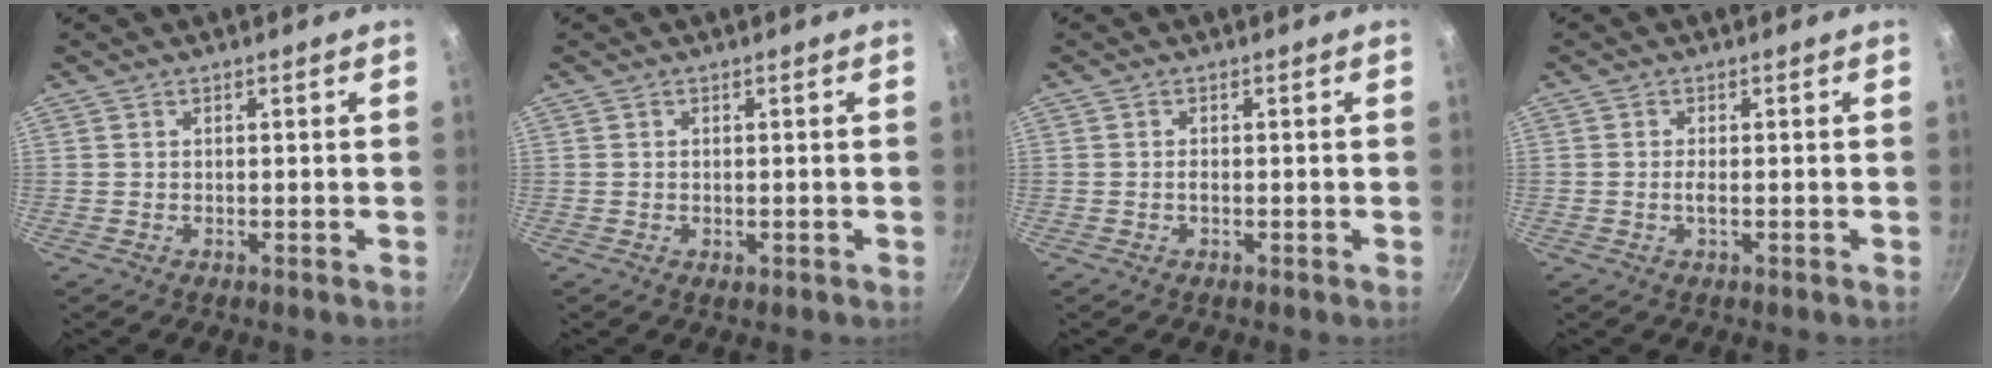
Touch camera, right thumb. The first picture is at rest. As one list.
[{"total": 0.8, "force": [-0.3, 0.4, 0.6], "torque": [-0.011, 0.000, -0.001]}, {"total": 0.8, "force": [-0.2, 0.4, 0.6], "torque": [-0.010, 0.001, -0.005]}, {"total": 1.4, "force": [-0.3, 0.5, 1.3], "torque": [-0.027, -0.001, -0.006]}]